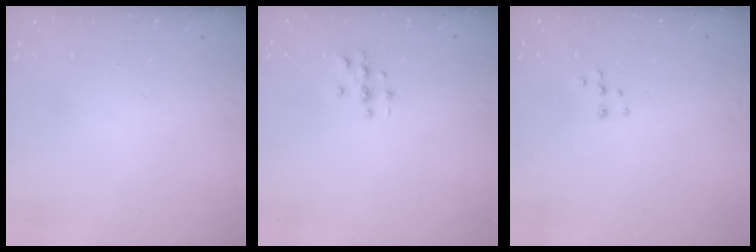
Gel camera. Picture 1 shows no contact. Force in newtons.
{"total": 2.9, "press": 2.9, "slide": 0.3}
{"total": 5.3, "press": 5.3, "slide": 0.6}